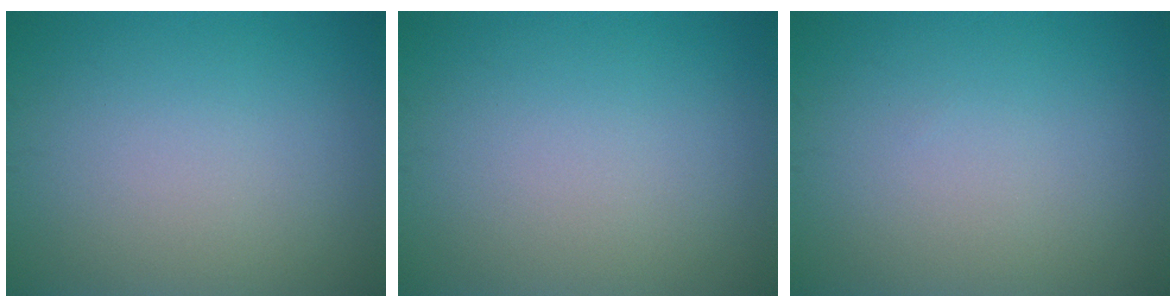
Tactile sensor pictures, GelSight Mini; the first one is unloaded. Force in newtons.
{"total": 0.0}
{"total": 0.0}